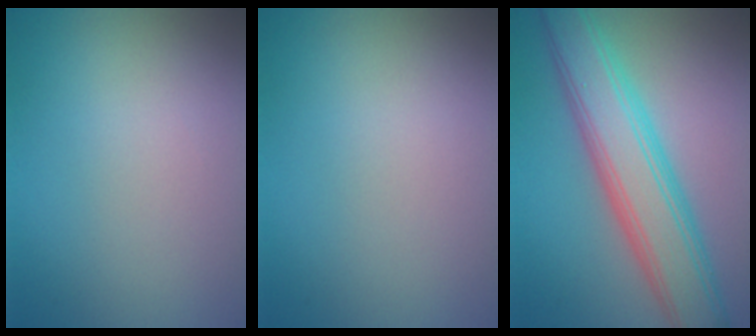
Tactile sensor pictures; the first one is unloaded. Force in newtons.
{"total": 0.0}
{"total": 7.6, "press": 7.6, "slide": 0.1}